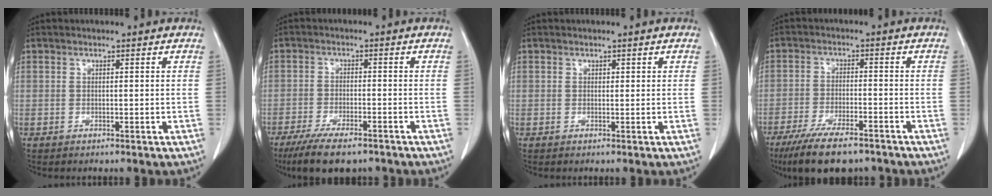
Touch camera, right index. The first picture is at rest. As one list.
[{"total": 10.1, "force": [-7.7, 2.7, 6.1], "torque": [-0.098, -0.018, -0.121]}, {"total": 0.5, "force": [0.3, 0.4, 0.3], "torque": [0.003, 0.000, 0.002]}, {"total": 11.4, "force": [-8.7, 2.9, 6.8], "torque": [-0.114, -0.021, -0.139]}]